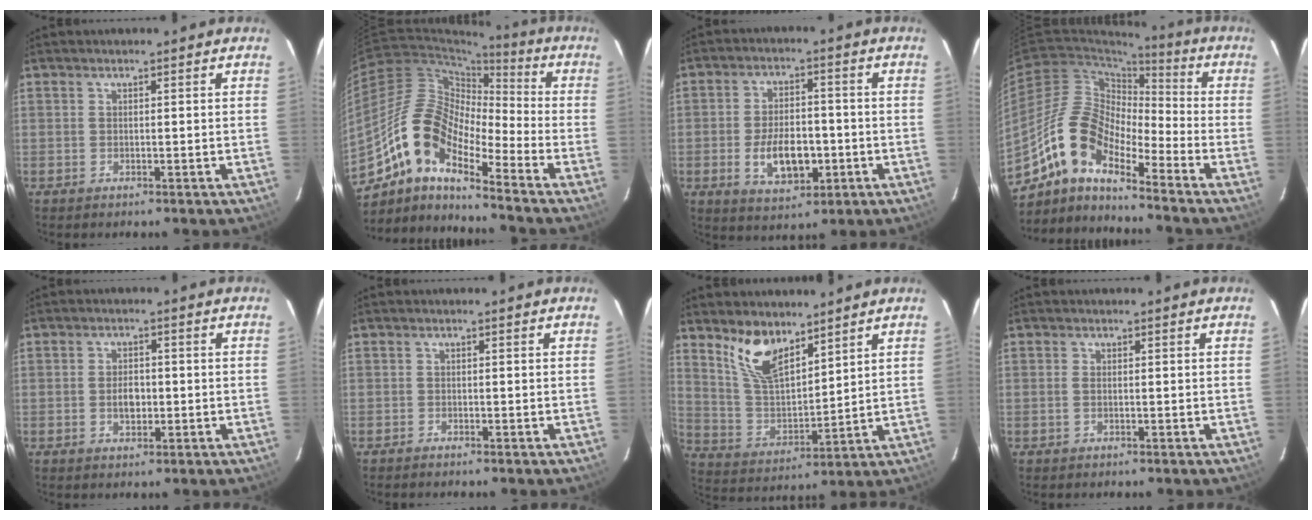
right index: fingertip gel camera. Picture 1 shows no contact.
{"total": 14.0, "force": [-9.2, 4.5, 9.5], "torque": [-0.157, 0.004, -0.189]}
{"total": 10.1, "force": [-2.7, 5.4, 8.1], "torque": [-0.156, 0.003, -0.034]}
{"total": 13.1, "force": [-9.6, 4.4, 7.7], "torque": [-0.133, 0.009, -0.199]}
{"total": 3.6, "force": [-0.6, 2.3, 2.7], "torque": [-0.048, 0.003, -0.009]}
{"total": 0.6, "force": [-0.6, 0.1, 0.1], "torque": [-0.005, -0.001, -0.011]}
{"total": 10.8, "force": [7.6, 4.5, 6.2], "torque": [-0.123, 0.002, 0.157]}
{"total": 0.9, "force": [-0.2, 0.4, 0.8], "torque": [-0.019, 0.000, -0.005]}